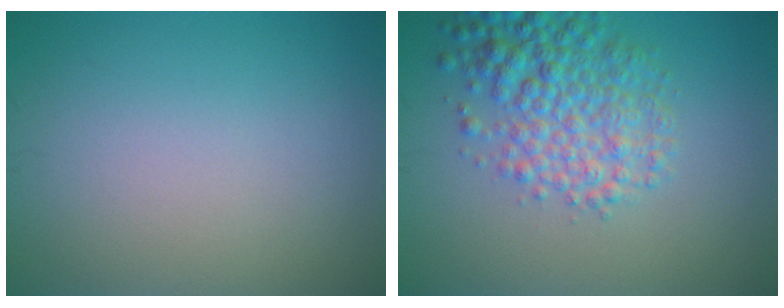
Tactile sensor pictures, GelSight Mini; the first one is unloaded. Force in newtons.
{"total": 5.5, "press": 5.5, "slide": 0.2}